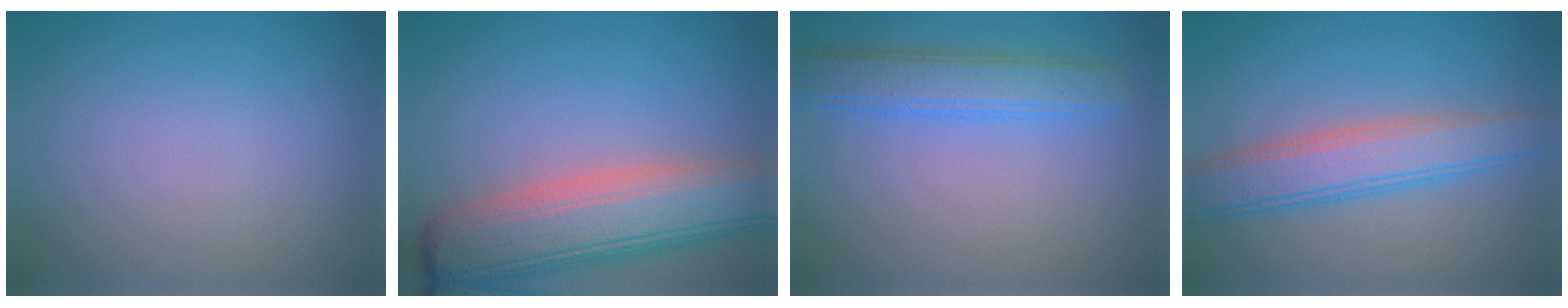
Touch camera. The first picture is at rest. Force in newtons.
{"total": 9.7, "press": 9.7, "slide": 1.0}
{"total": 3.9, "press": 3.9, "slide": 0.2}
{"total": 5.1, "press": 5.1, "slide": 0.3}